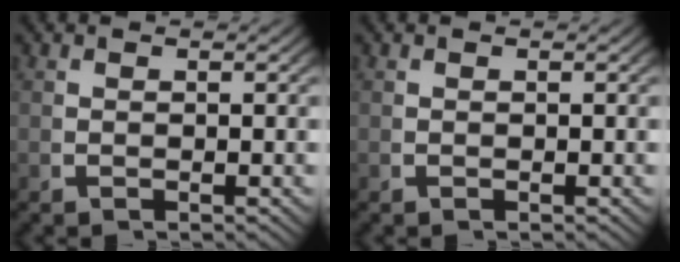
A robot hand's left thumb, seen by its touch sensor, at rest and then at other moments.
{"total": 0.0}